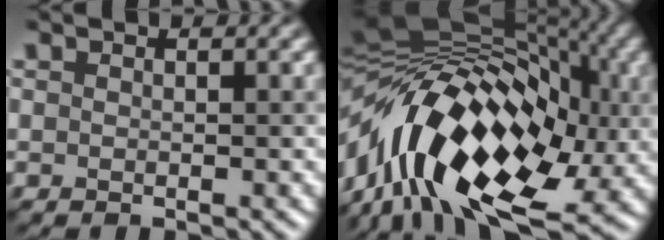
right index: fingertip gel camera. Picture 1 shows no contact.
{"total": 16.2, "force": [-2.3, 10.0, 12.6], "torque": [-0.223, 0.034, -0.059]}